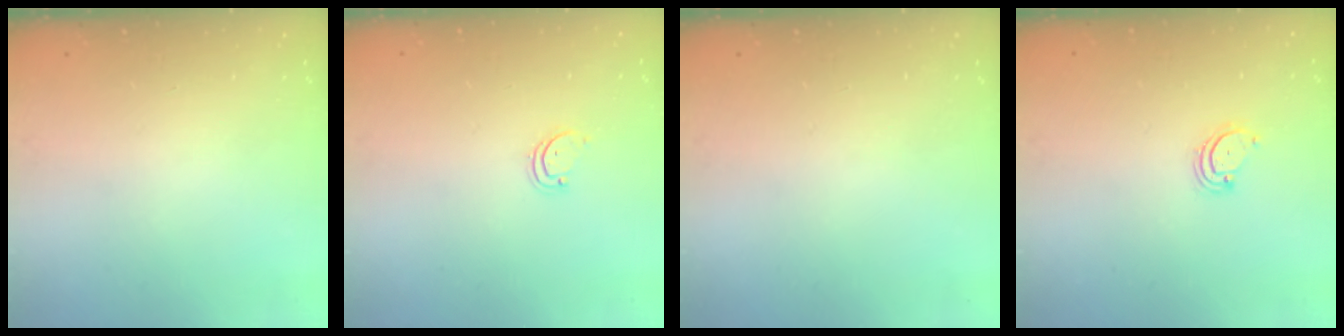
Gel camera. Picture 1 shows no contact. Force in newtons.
{"total": 1.9, "press": 1.9, "slide": 0.2}
{"total": 0.0}
{"total": 3.0, "press": 3.0, "slide": 0.4}